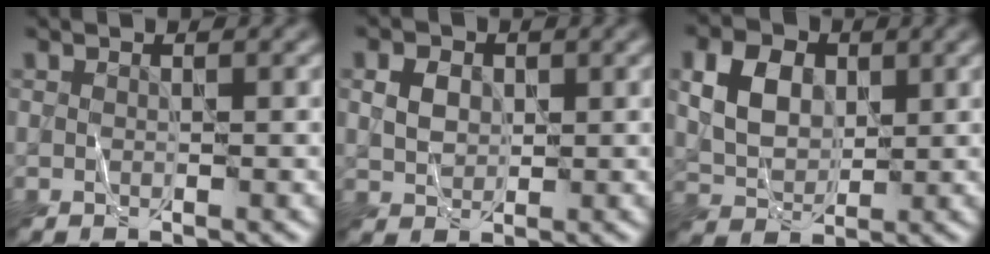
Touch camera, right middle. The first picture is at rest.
{"total": 2.3, "force": [0.5, 1.8, 1.4], "torque": [-0.029, 0.000, 0.009]}
{"total": 4.9, "force": [1.3, 3.5, 3.1], "torque": [-0.069, 0.005, 0.025]}